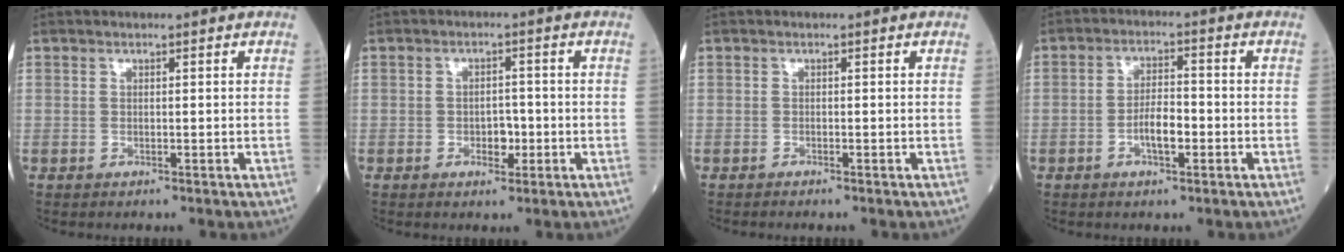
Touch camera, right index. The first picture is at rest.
{"total": 2.9, "force": [-0.9, 1.8, 2.1], "torque": [-0.025, 0.005, -0.012]}
{"total": 0.7, "force": [-0.6, 0.0, 0.2], "torque": [-0.002, 0.000, -0.012]}
{"total": 4.5, "force": [-1.5, 1.5, 4.0], "torque": [-0.073, 0.008, -0.029]}